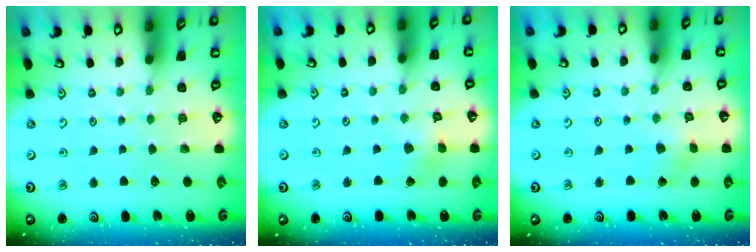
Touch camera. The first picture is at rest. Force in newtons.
{"total": 2.6, "press": 2.6, "slide": 0.3}
{"total": 1.5, "press": 1.5, "slide": 0.2}